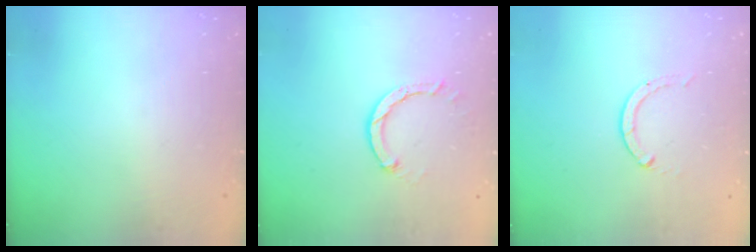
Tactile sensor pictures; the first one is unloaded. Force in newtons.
{"total": 3.5, "press": 3.5, "slide": 0.3}
{"total": 0.0}